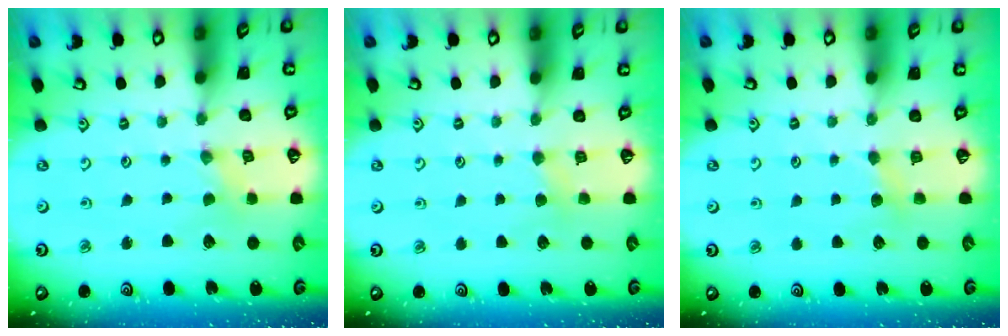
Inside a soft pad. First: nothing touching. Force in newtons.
{"total": 2.1, "press": 2.0, "slide": 0.4}
{"total": 3.0, "press": 2.9, "slide": 0.3}